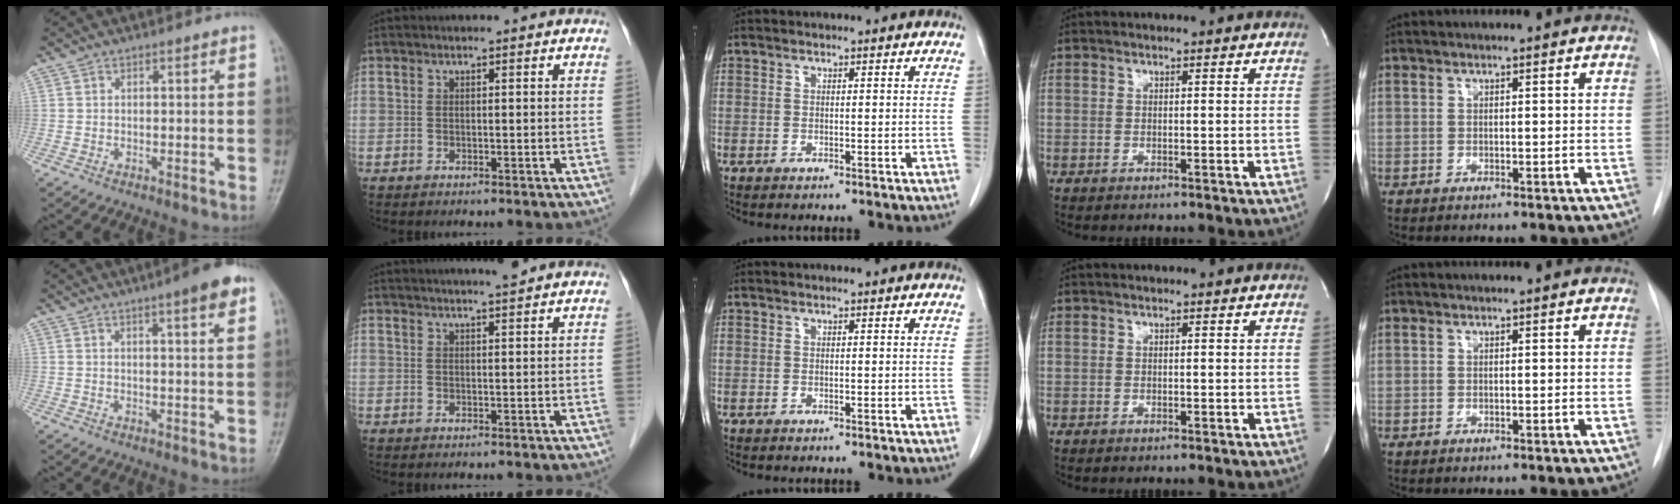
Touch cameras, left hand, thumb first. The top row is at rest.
{"thumb": {"total": 6.4, "force": [3.7, 0.9, 5.2], "torque": [-0.066, -0.011, 0.048]}, "index": {"total": 4.2, "force": [3.7, -0.4, 1.9], "torque": [-0.026, 0.013, 0.050]}}